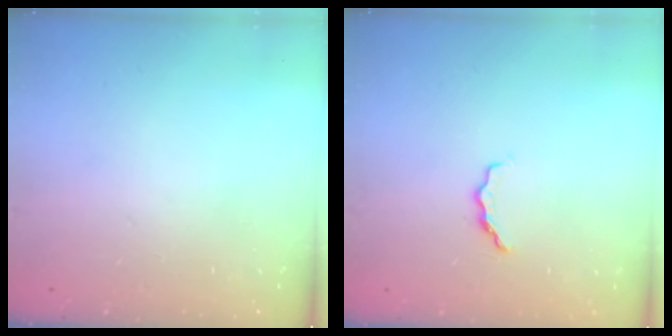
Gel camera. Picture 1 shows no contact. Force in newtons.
{"total": 4.1, "press": 4.0, "slide": 0.6}